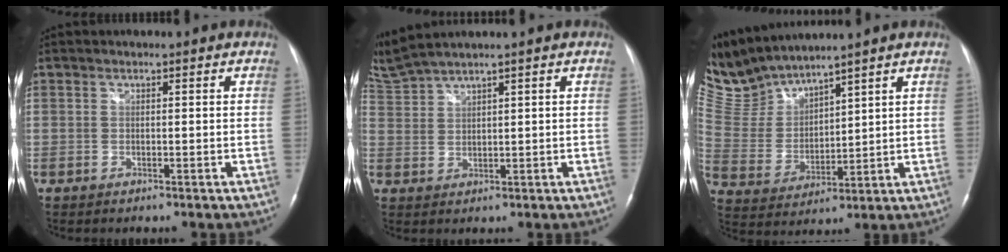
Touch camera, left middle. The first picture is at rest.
{"total": 5.8, "force": [5.2, -0.9, 2.5], "torque": [-0.078, 0.019, 0.115]}
{"total": 9.7, "force": [9.6, 0.2, 1.3], "torque": [-0.063, 0.011, 0.220]}